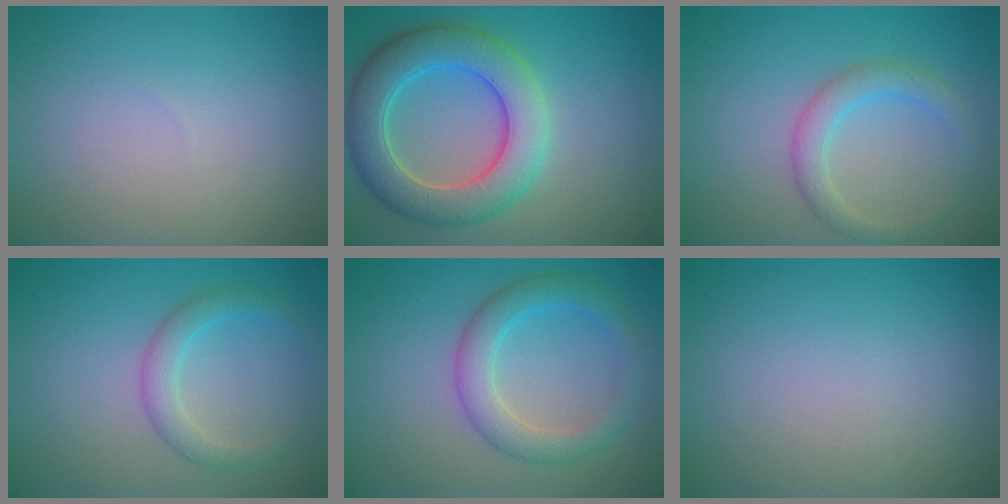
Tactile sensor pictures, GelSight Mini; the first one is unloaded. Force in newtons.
{"total": 6.7, "press": 6.7, "slide": 0.5}
{"total": 2.8, "press": 2.8, "slide": 0.1}
{"total": 2.4, "press": 2.4, "slide": 0.1}
{"total": 3.9, "press": 3.9, "slide": 0.1}
{"total": 0.0}